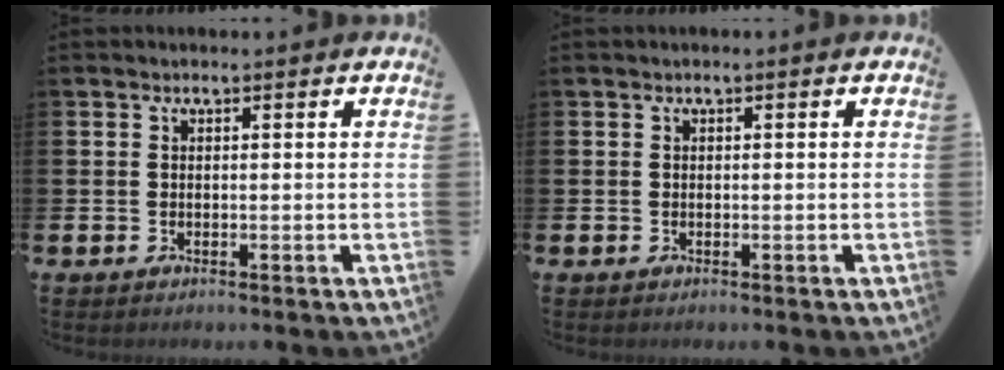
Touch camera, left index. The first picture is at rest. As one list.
[{"total": 0.0}]